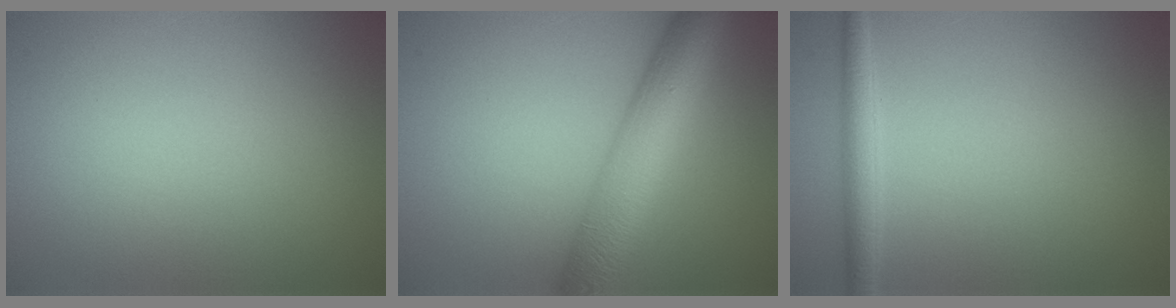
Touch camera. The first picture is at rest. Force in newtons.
{"total": 7.2, "press": 7.2, "slide": 0.3}
{"total": 2.2, "press": 2.2, "slide": 0.1}